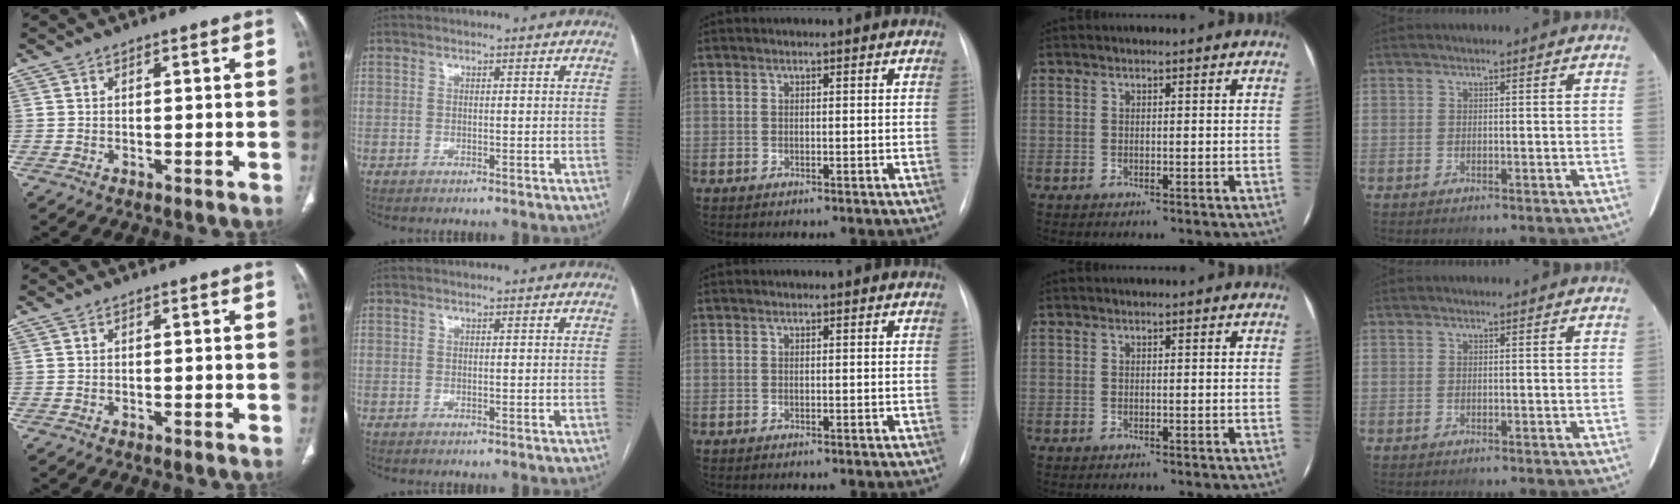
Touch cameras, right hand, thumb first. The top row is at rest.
{}